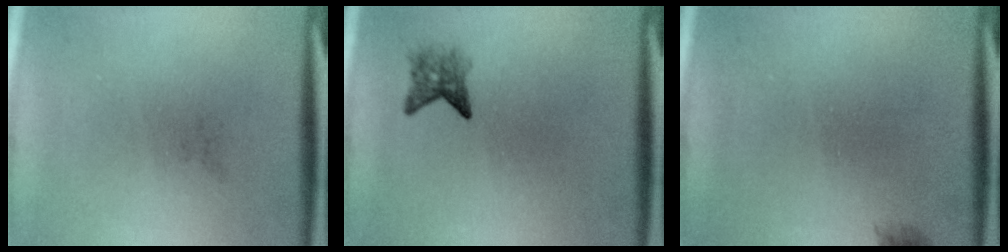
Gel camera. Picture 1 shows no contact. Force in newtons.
{"total": 2.2}
{"total": 1.1}